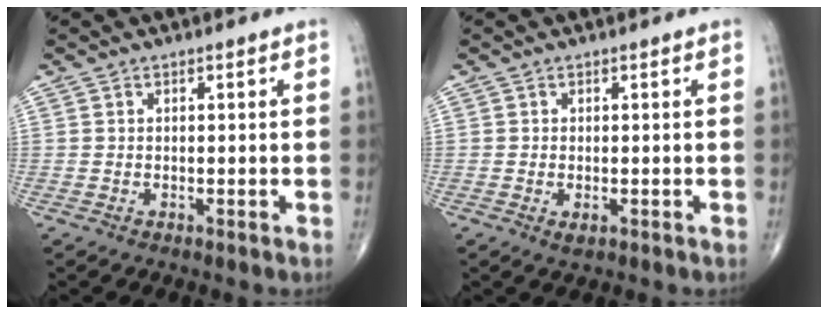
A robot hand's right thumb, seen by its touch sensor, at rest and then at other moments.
{"total": 1.4, "force": [-0.5, 0.7, 1.2], "torque": [-0.021, -0.003, -0.005]}